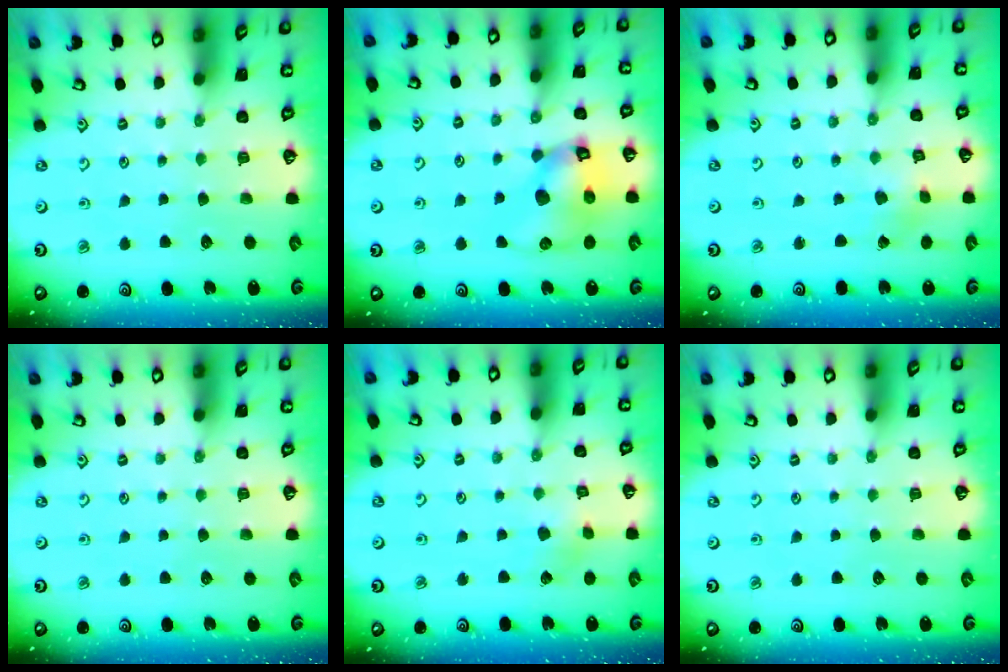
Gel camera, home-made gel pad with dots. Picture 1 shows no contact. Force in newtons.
{"total": 12.7, "press": 12.6, "slide": 1.7}
{"total": 0.7, "press": 0.7, "slide": 0.1}
{"total": 0.0}
{"total": 3.1, "press": 3.0, "slide": 0.6}
{"total": 0.0}